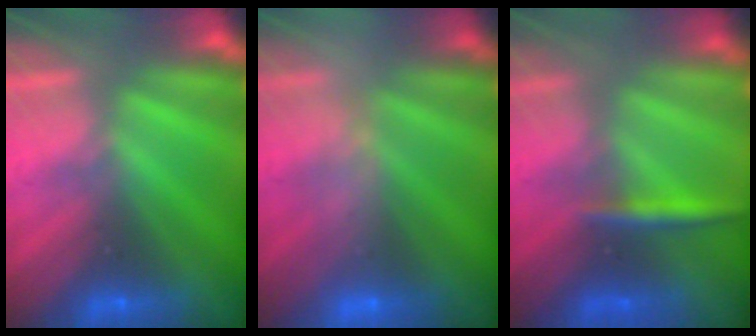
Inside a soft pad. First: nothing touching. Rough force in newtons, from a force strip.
{"total": 2.4}
{"total": 2.7}